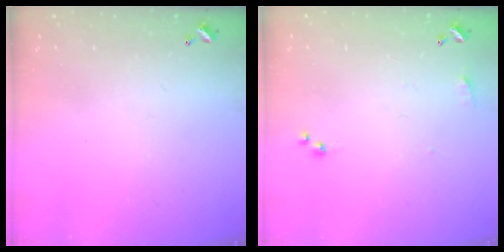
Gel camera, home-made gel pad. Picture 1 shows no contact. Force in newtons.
{"total": 5.1, "press": 5.0, "slide": 0.7}